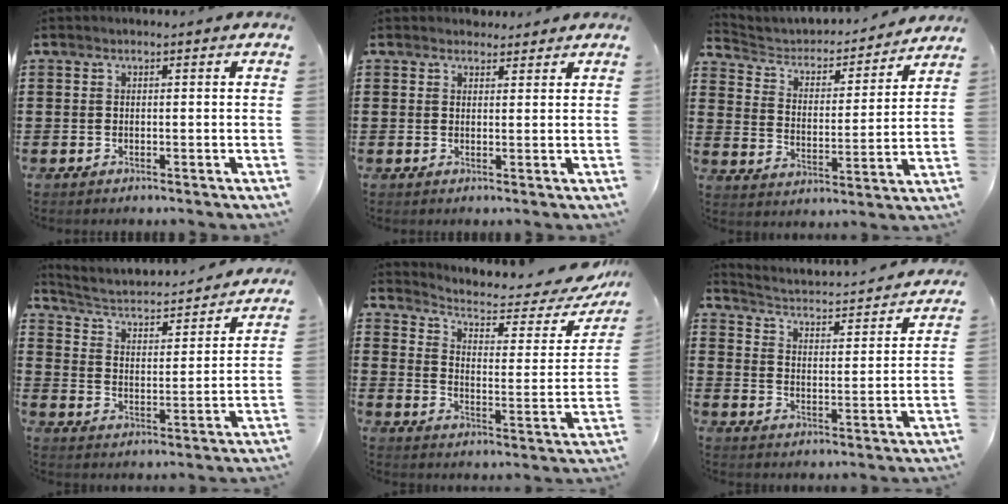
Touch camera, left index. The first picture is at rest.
{"total": 2.1, "force": [1.8, 0.9, 0.1], "torque": [-0.006, 0.005, 0.036]}
{"total": 3.6, "force": [3.2, 1.4, 0.7], "torque": [-0.037, -0.025, 0.046]}
{"total": 2.8, "force": [2.5, 0.6, 1.1], "torque": [-0.039, -0.029, 0.030]}
{"total": 4.1, "force": [3.0, 1.2, 2.5], "torque": [-0.058, -0.023, 0.042]}
{"total": 1.7, "force": [1.6, 0.1, 0.3], "torque": [-0.025, -0.031, 0.014]}